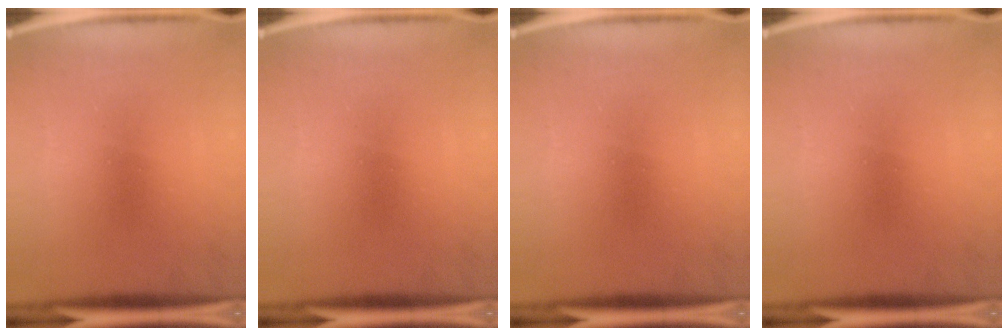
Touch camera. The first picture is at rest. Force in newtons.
{"total": 0.0}
{"total": 0.0}
{"total": 0.0}